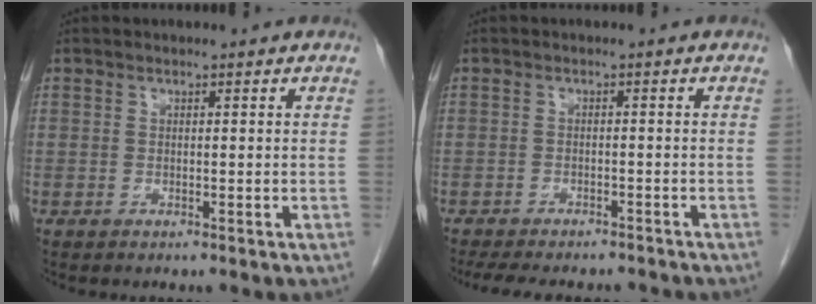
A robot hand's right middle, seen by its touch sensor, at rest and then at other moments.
{"total": 11.6, "force": [-10.1, 3.4, 4.5], "torque": [-0.083, -0.006, -0.133]}